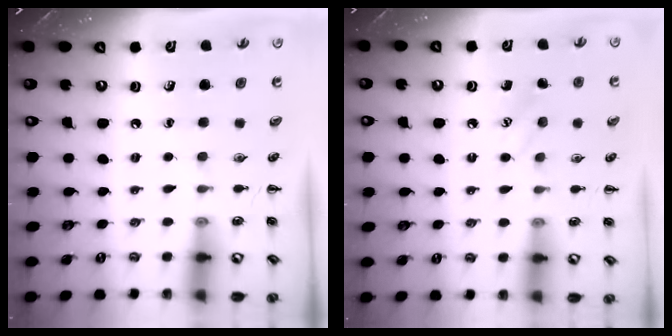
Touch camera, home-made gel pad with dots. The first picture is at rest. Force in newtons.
{"total": 6.7, "press": 6.4, "slide": 1.8}